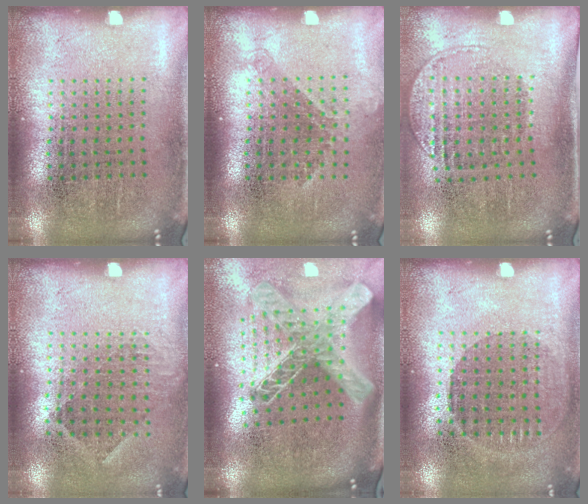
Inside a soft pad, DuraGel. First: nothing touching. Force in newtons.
{"total": 1.2, "press": 0.9, "slide": 0.8}
{"total": 1.3, "press": 1.1, "slide": 0.7}
{"total": 0.9, "press": 0.8, "slide": 0.6}
{"total": 2.6, "press": 1.9, "slide": 1.8}
{"total": 0.9, "press": 0.8, "slide": 0.4}